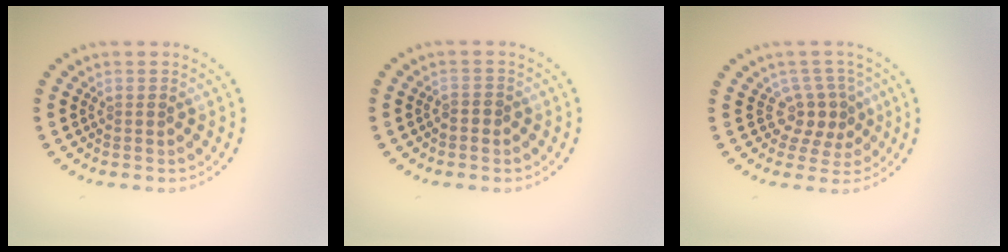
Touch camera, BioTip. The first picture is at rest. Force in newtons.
{"total": 0.6, "press": 0.4, "slide": 0.4}
{"total": 2.7, "press": 1.9, "slide": 1.9}